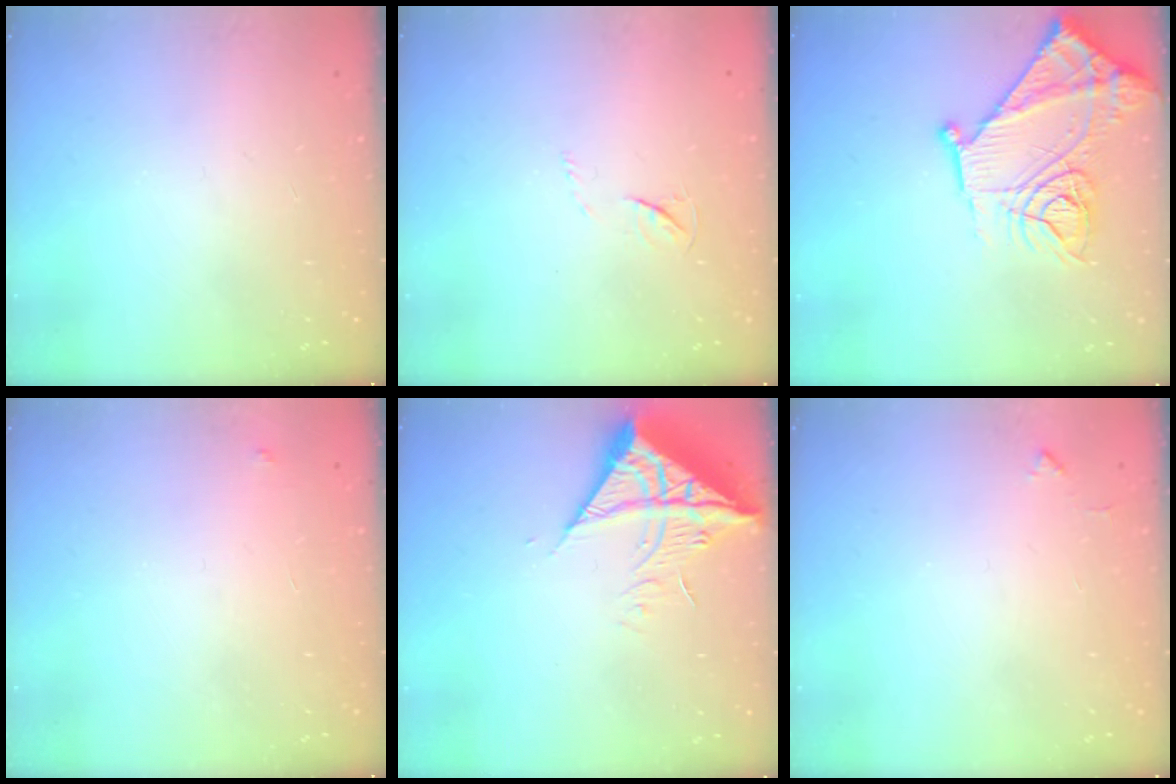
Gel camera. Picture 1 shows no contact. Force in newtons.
{"total": 3.6, "press": 3.6, "slide": 0.5}
{"total": 18.7, "press": 18.6, "slide": 1.7}
{"total": 4.0, "press": 4.0, "slide": 0.2}
{"total": 11.9, "press": 11.8, "slide": 1.4}
{"total": 3.7, "press": 3.7, "slide": 0.5}